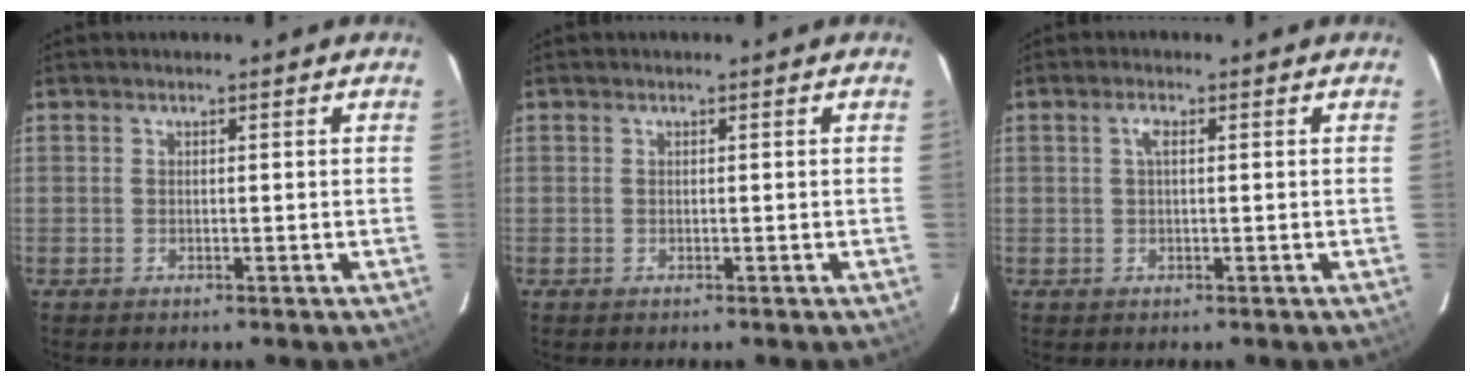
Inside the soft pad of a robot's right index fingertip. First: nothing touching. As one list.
[{"total": 0.0}, {"total": 1.6, "force": [0.4, 0.4, 1.5], "torque": [-0.029, 0.006, 0.004]}]